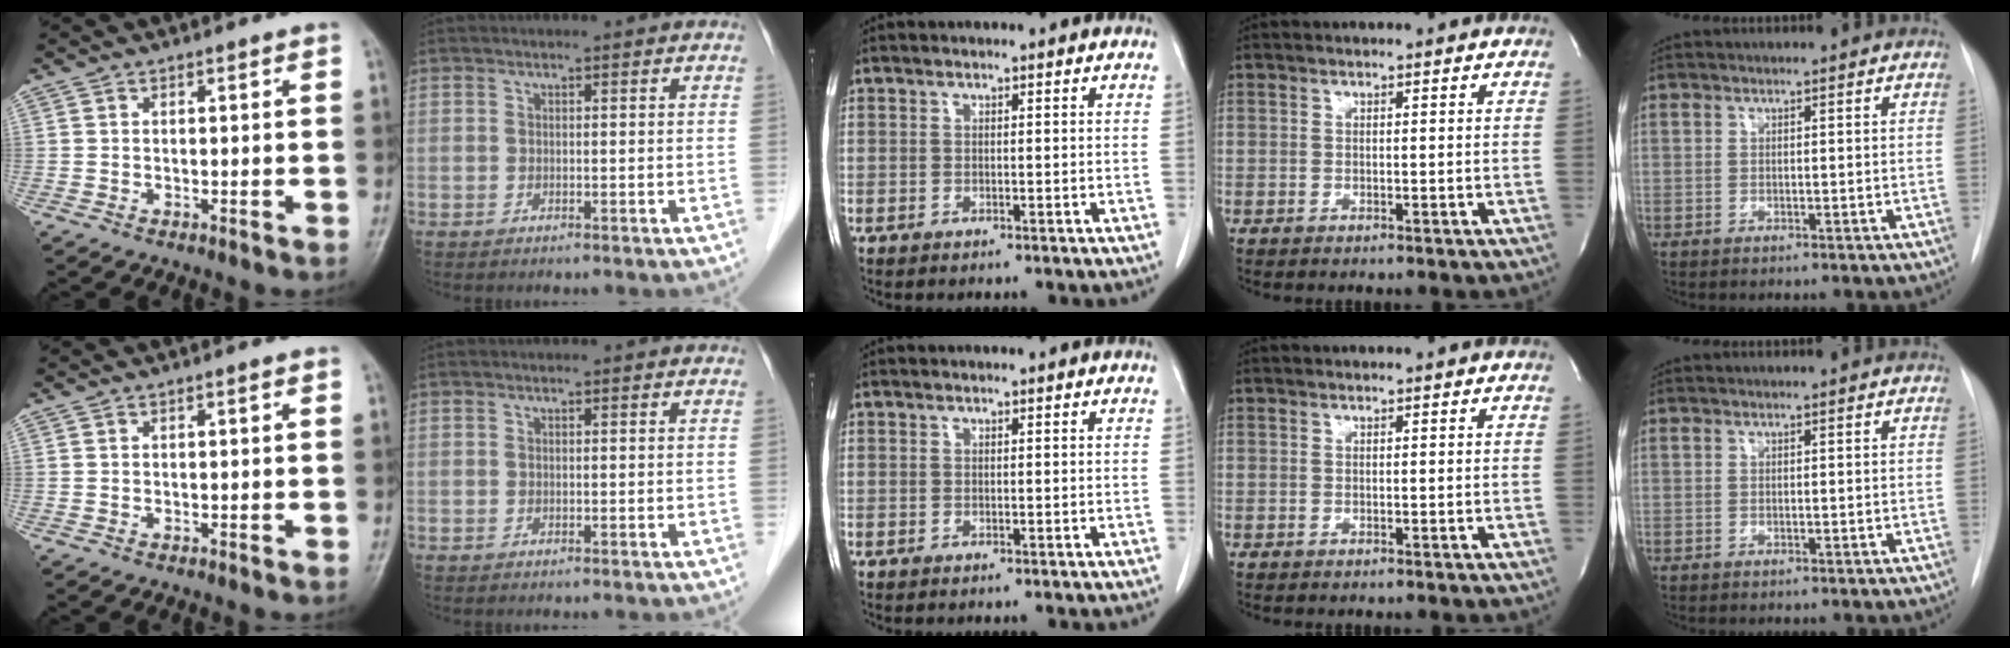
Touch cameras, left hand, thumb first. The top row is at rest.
{}